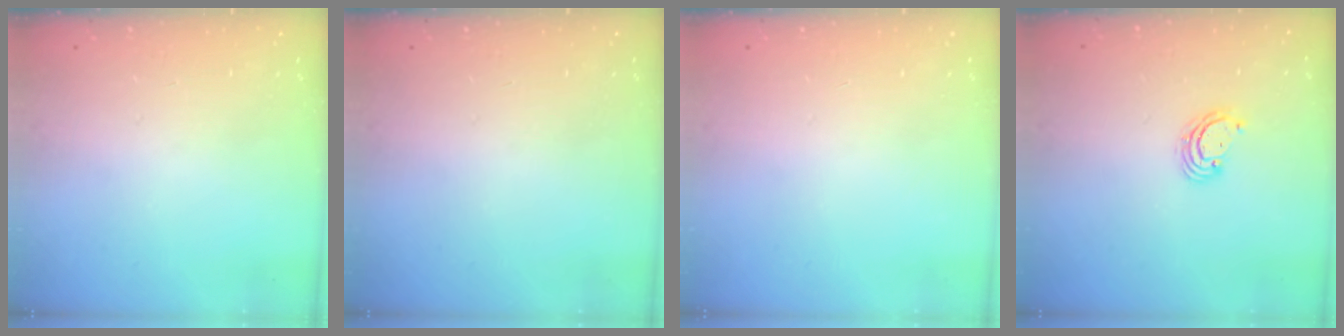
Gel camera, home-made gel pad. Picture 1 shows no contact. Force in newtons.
{"total": 0.0}
{"total": 0.0}
{"total": 3.5, "press": 3.5, "slide": 0.2}